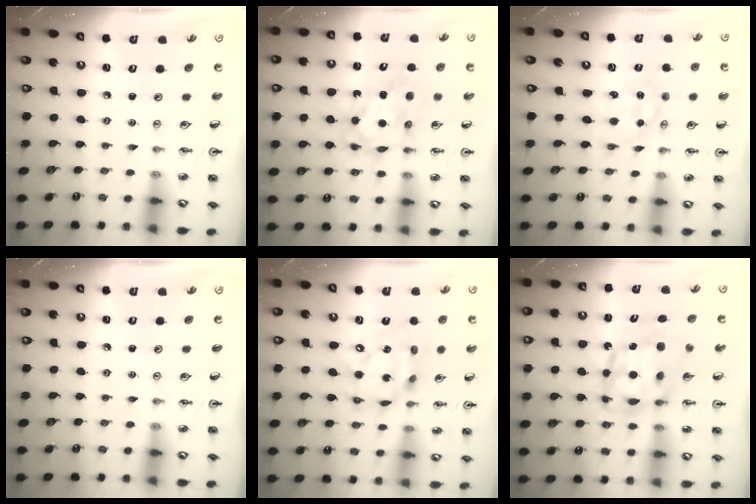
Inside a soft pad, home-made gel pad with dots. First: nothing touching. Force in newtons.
{"total": 7.1, "press": 7.1, "slide": 0.3}
{"total": 1.5, "press": 1.5, "slide": 0.1}
{"total": 0.0}
{"total": 14.8, "press": 14.7, "slide": 1.7}
{"total": 10.8, "press": 10.8, "slide": 0.9}